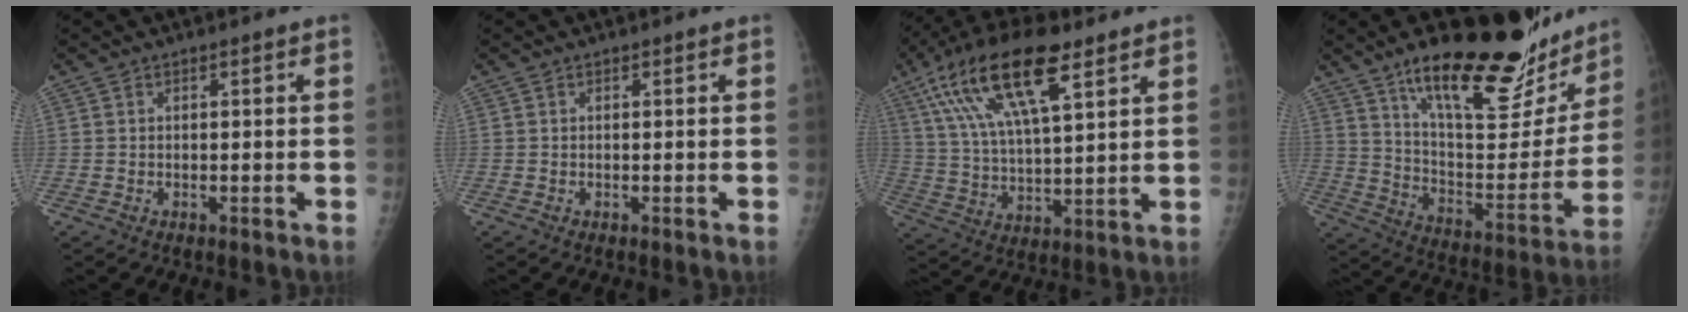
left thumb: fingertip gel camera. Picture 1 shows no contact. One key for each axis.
{"total": 0.0}
{"total": 18.7, "fx": 9.7, "fy": 6.5, "fz": 14.6, "tx": -0.268, "ty": -0.010, "tz": 0.178}
{"total": 28.0, "fx": 19.2, "fy": 9.5, "fz": 18.0, "tx": -0.222, "ty": -0.080, "tz": 0.300}